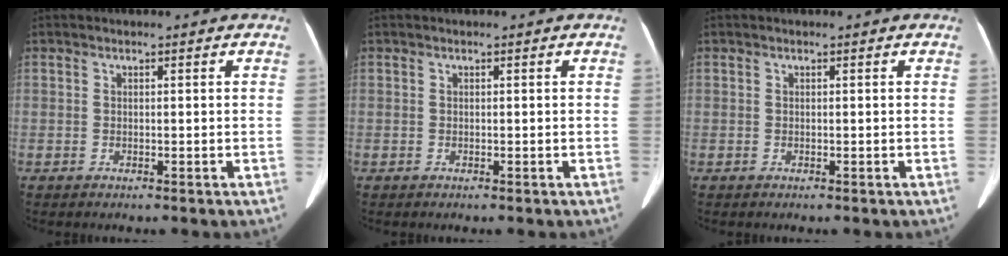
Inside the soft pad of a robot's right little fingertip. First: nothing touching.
{"total": 0.0}
{"total": 0.0}